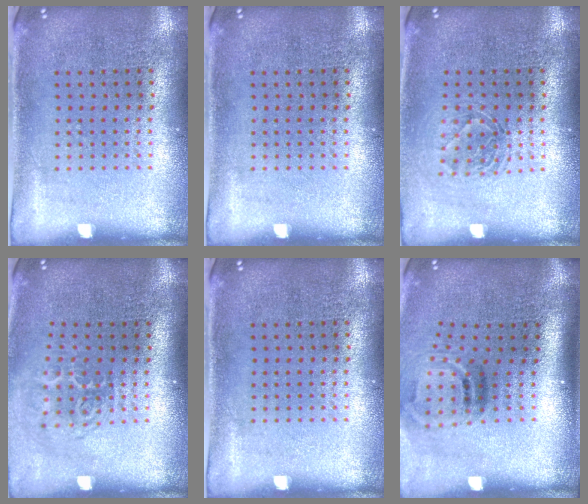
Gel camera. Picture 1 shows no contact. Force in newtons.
{"total": 0.0}
{"total": 1.3, "press": 1.1, "slide": 0.6}
{"total": 1.8, "press": 1.2, "slide": 1.4}
{"total": 0.0}
{"total": 2.1, "press": 1.3, "slide": 1.7}